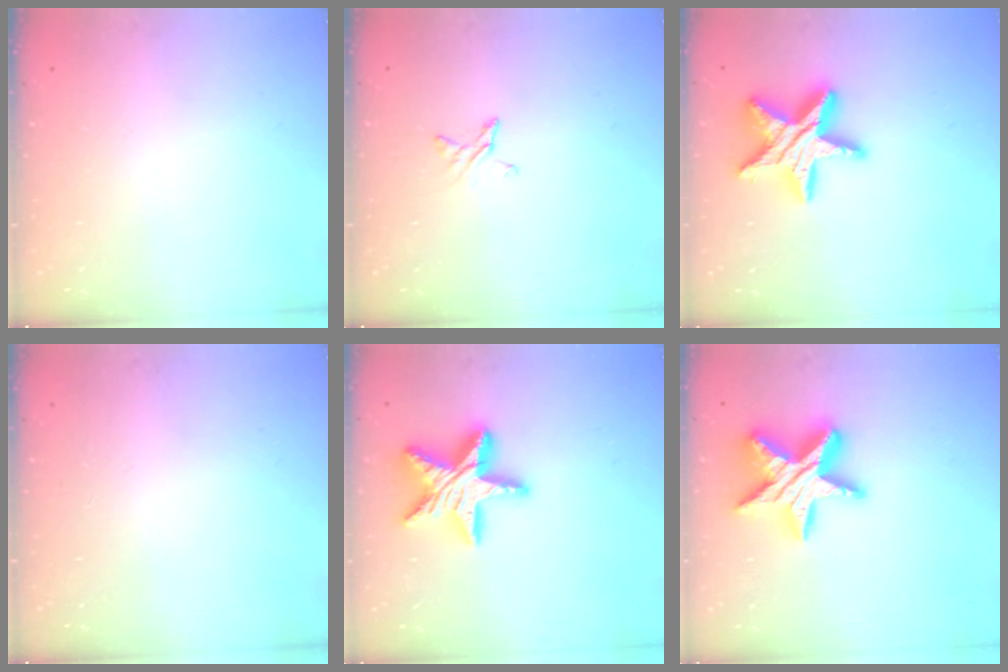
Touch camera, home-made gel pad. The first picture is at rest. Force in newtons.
{"total": 2.9, "press": 2.9, "slide": 0.3}
{"total": 17.1, "press": 17.1, "slide": 1.7}
{"total": 0.0}
{"total": 18.1, "press": 18.1, "slide": 1.4}
{"total": 17.3, "press": 17.2, "slide": 1.5}